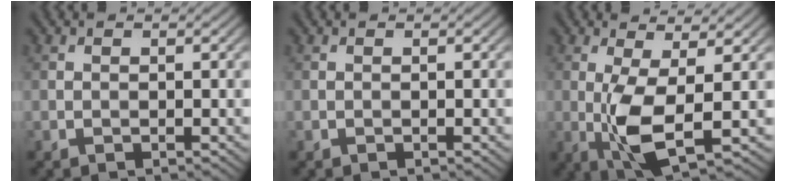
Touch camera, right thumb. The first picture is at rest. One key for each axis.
{"total": 0.0}
{"total": 6.5, "fx": -0.5, "fy": 1.7, "fz": 6.2, "tx": -0.135, "ty": -0.001, "tz": -0.008}